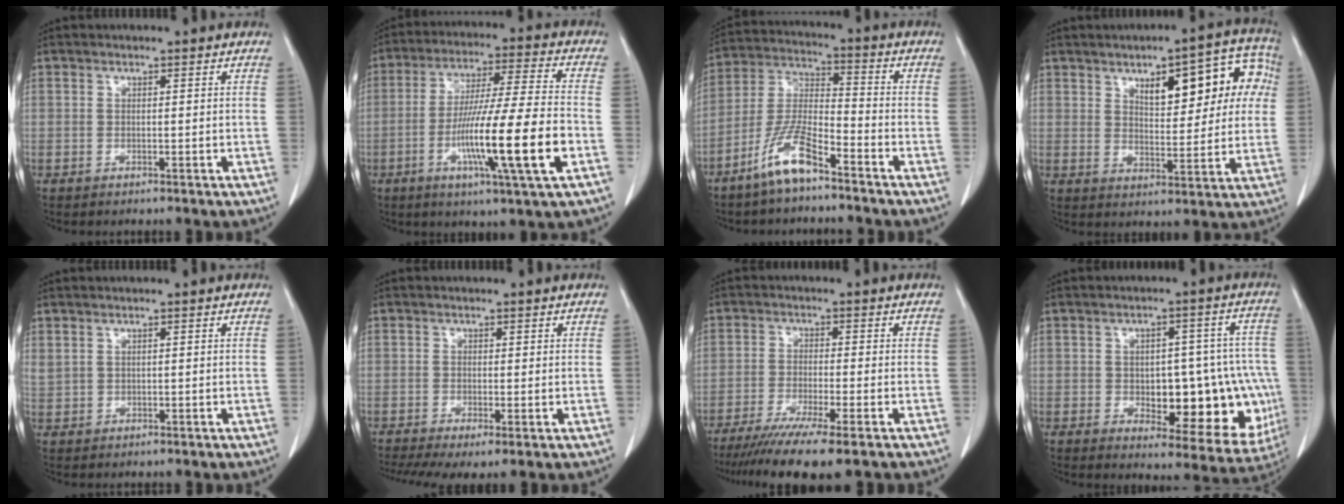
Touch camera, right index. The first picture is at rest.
{"total": 15.4, "force": [-4.7, -0.5, 14.6], "torque": [-0.264, -0.013, -0.081]}
{"total": 9.5, "force": [-6.5, 1.8, 6.7], "torque": [-0.149, -0.009, -0.132]}
{"total": 13.7, "force": [4.7, 5.2, 11.8], "torque": [-0.141, 0.035, 0.064]}
{"total": 1.5, "force": [0.9, 0.9, 0.6], "torque": [-0.021, 0.015, 0.031]}
{"total": 6.3, "force": [-3.4, 2.1, 4.8], "torque": [-0.090, -0.014, -0.060]}
{"total": 10.4, "force": [-7.8, -0.1, 6.9], "torque": [-0.109, -0.026, -0.123]}
{"total": 16.4, "force": [-2.8, 7.3, 14.5], "torque": [-0.133, 0.028, -0.008]}